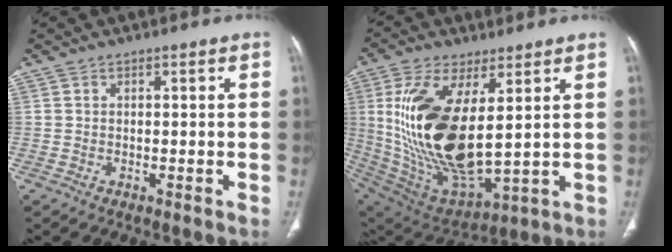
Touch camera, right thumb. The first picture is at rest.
{"total": 23.4, "force": [3.9, 10.3, 20.6], "torque": [-0.415, -0.033, 0.091]}